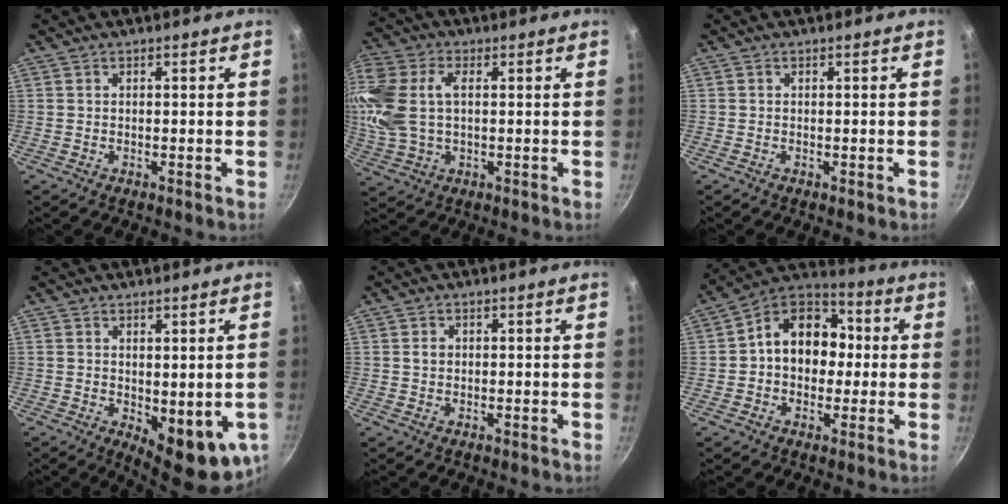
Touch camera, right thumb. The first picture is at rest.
{"total": 16.1, "force": [2.6, 10.1, 12.2], "torque": [-0.279, 0.019, 0.047]}
{"total": 0.0}
{"total": 10.9, "force": [-1.3, 4.7, 9.8], "torque": [-0.100, -0.012, -0.003]}
{"total": 1.5, "force": [0.2, 1.2, 0.8], "torque": [-0.009, 0.004, 0.002]}
{"total": 14.2, "force": [0.7, 11.0, 8.9], "torque": [-0.090, 0.038, -0.012]}